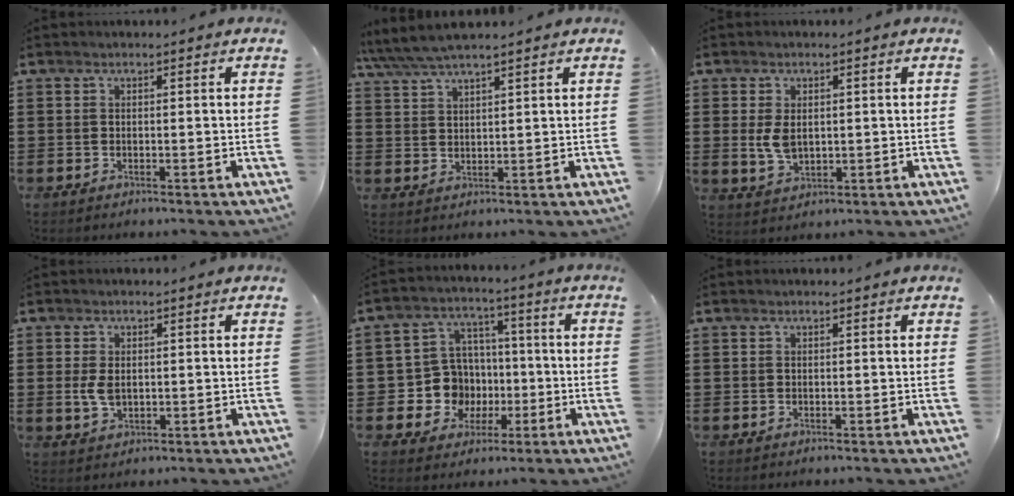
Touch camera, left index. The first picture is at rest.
{"total": 4.2, "force": [3.7, 0.5, 2.0], "torque": [-0.050, -0.006, 0.067]}
{"total": 3.9, "force": [0.3, 2.5, 3.0], "torque": [-0.078, 0.001, 0.001]}
{"total": 3.1, "force": [0.1, 2.0, 2.4], "torque": [-0.064, 0.001, -0.004]}
{"total": 9.1, "force": [-1.0, 8.7, 2.4], "torque": [-0.091, 0.015, -0.008]}
{"total": 0.0}